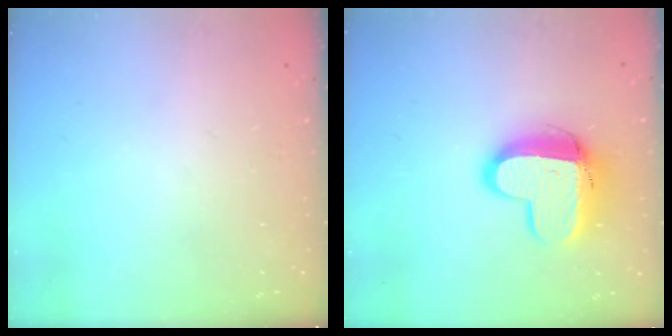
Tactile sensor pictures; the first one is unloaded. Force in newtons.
{"total": 13.0, "press": 13.0, "slide": 1.2}